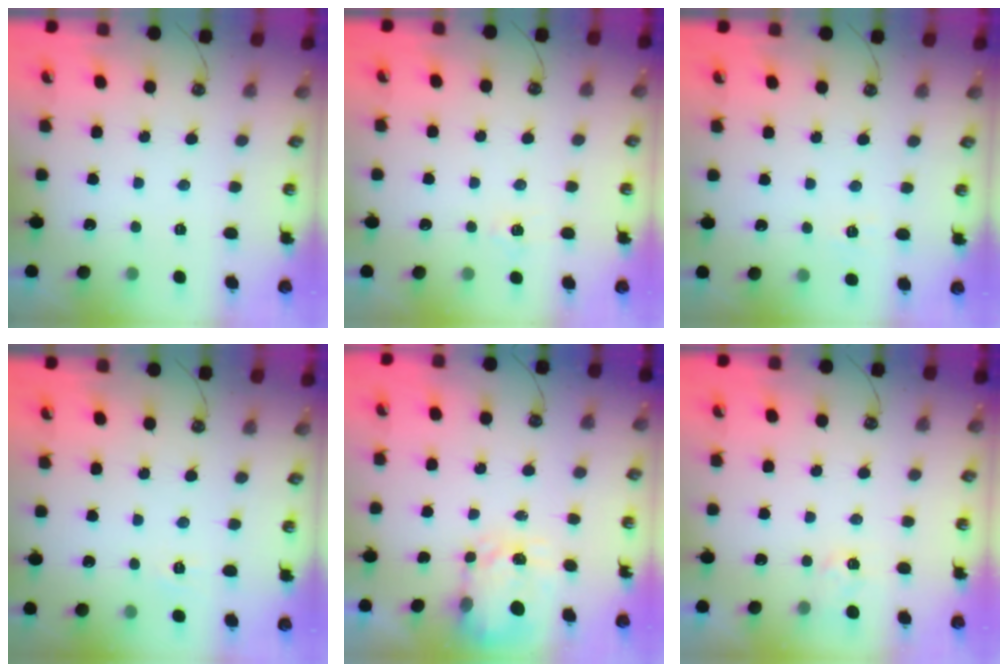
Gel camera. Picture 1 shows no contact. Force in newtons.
{"total": 5.7, "press": 5.7, "slide": 0.5}
{"total": 6.0, "press": 6.0, "slide": 0.7}
{"total": 3.5, "press": 3.5, "slide": 0.5}
{"total": 3.9, "press": 3.8, "slide": 0.6}
{"total": 3.5, "press": 3.5, "slide": 0.3}